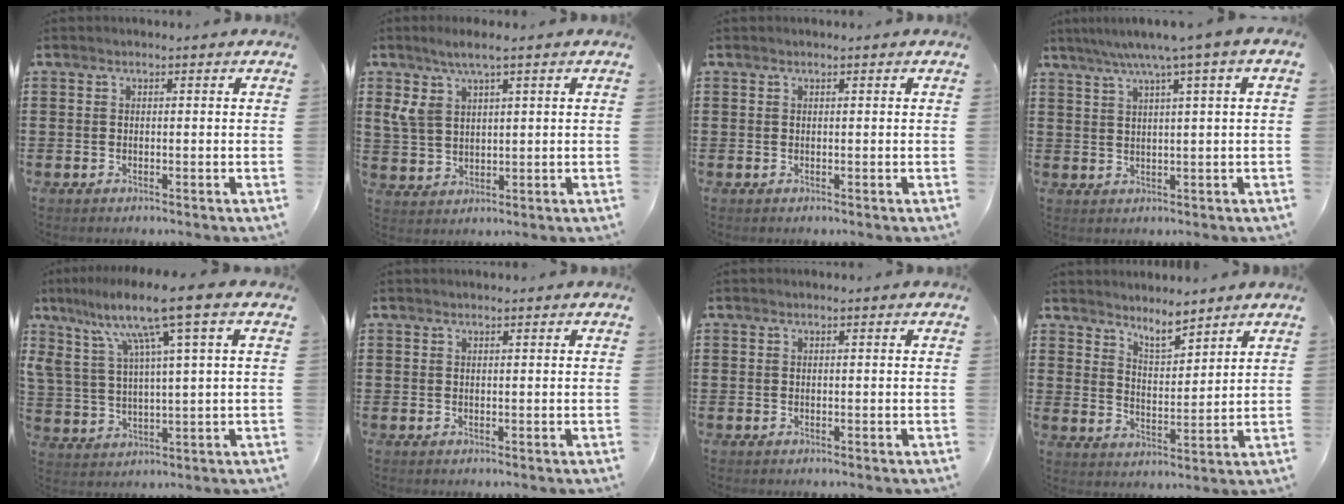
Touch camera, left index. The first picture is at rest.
{"total": 5.4, "force": [2.7, 2.2, 4.1], "torque": [-0.087, 0.007, 0.047]}
{"total": 0.0}
{"total": 4.5, "force": [2.3, -0.6, 3.8], "torque": [-0.081, -0.005, 0.033]}
{"total": 11.2, "force": [6.4, 1.3, 9.2], "torque": [-0.201, -0.017, 0.103]}
{"total": 0.0}
{"total": 0.0}
{"total": 4.7, "force": [4.6, 0.5, 1.1], "torque": [-0.028, -0.020, 0.082]}